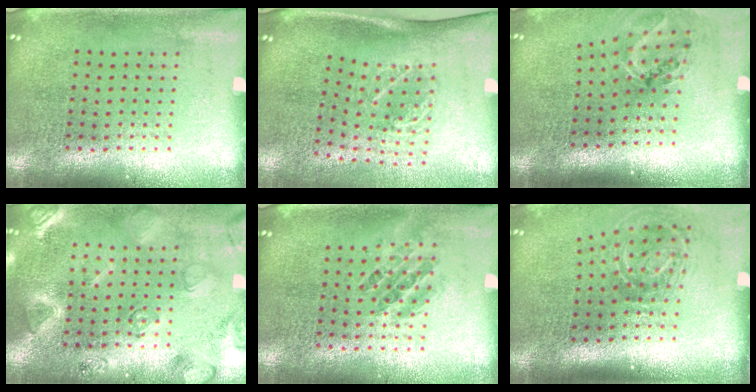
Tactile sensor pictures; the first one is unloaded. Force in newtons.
{"total": 1.8, "press": 1.3, "slide": 1.3}
{"total": 1.2, "press": 1.0, "slide": 0.6}
{"total": 2.7, "press": 2.7, "slide": 0.4}
{"total": 1.0, "press": 0.9, "slide": 0.5}
{"total": 2.1, "press": 1.2, "slide": 1.6}